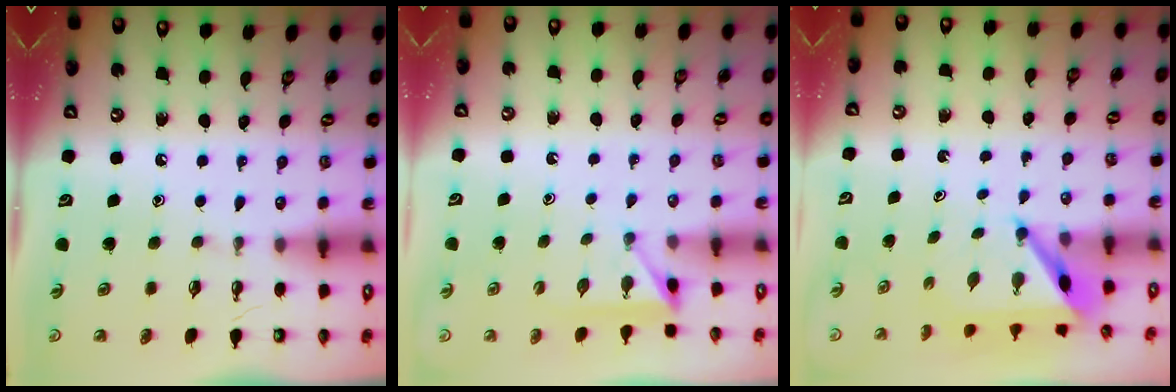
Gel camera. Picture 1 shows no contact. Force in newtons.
{"total": 3.0, "press": 3.0, "slide": 0.4}
{"total": 4.1, "press": 4.1, "slide": 0.4}